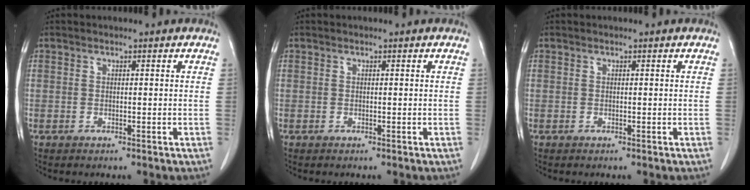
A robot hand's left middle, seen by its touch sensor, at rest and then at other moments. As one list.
[{"total": 0.0}, {"total": 0.0}]